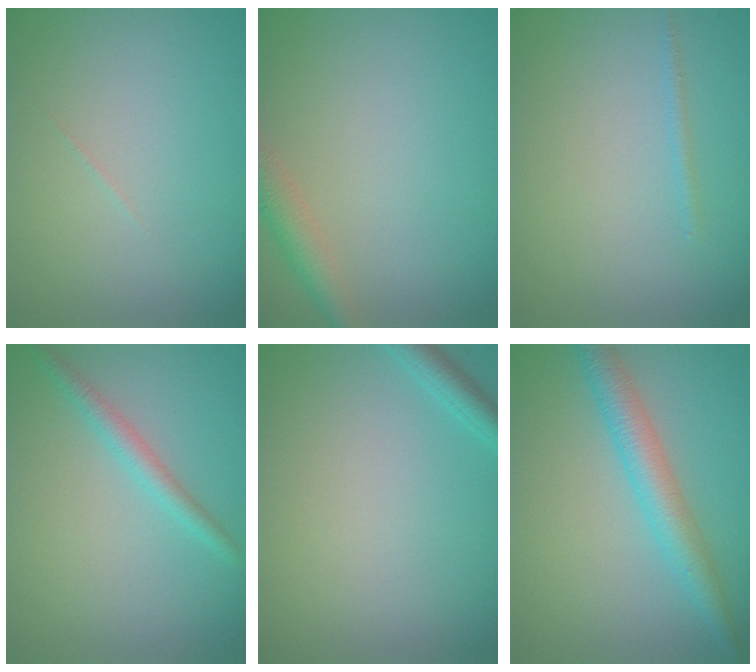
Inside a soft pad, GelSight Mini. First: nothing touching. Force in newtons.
{"total": 2.9, "press": 2.9, "slide": 0.2}
{"total": 0.6, "press": 0.6, "slide": 0.1}
{"total": 1.8, "press": 1.8, "slide": 0.1}
{"total": 1.9, "press": 1.9, "slide": 0.1}
{"total": 3.6, "press": 3.6, "slide": 0.2}